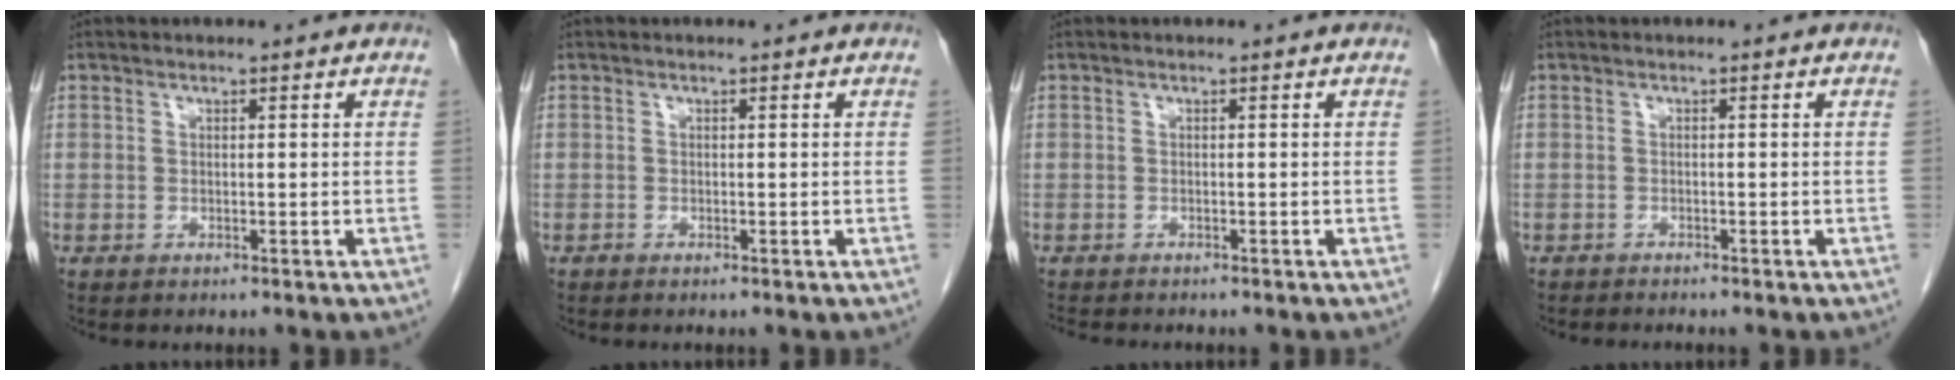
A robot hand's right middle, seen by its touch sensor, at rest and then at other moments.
{"total": 0.0}
{"total": 3.3, "force": [-3.0, 0.7, 1.3], "torque": [-0.020, -0.007, -0.043]}
{"total": 1.6, "force": [-1.5, 0.3, 0.4], "torque": [-0.010, -0.004, -0.024]}